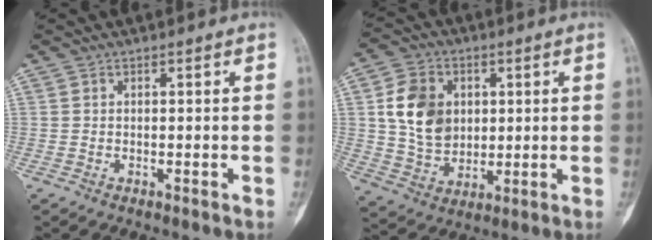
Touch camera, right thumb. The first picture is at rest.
{"total": 12.3, "force": [2.4, 9.6, 7.3], "torque": [-0.103, -0.008, 0.048]}